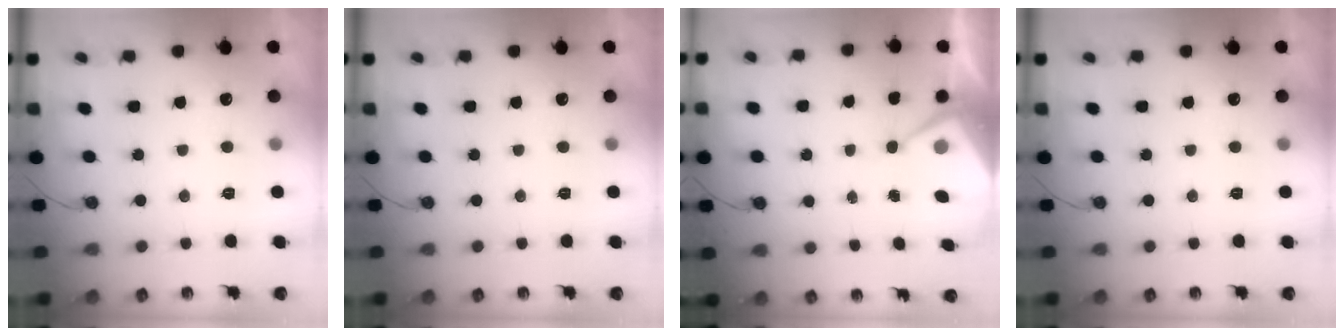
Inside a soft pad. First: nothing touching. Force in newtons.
{"total": 0.0}
{"total": 7.3, "press": 7.2, "slide": 0.6}
{"total": 0.0}